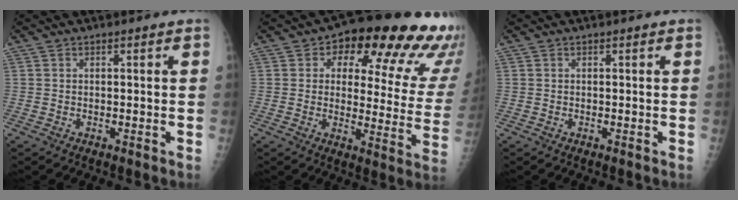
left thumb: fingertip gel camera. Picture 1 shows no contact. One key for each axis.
{"total": 23.1, "fx": 13.4, "fy": 9.8, "fz": 16.1, "tx": -0.161, "ty": -0.042, "tz": 0.156}
{"total": 0.0}